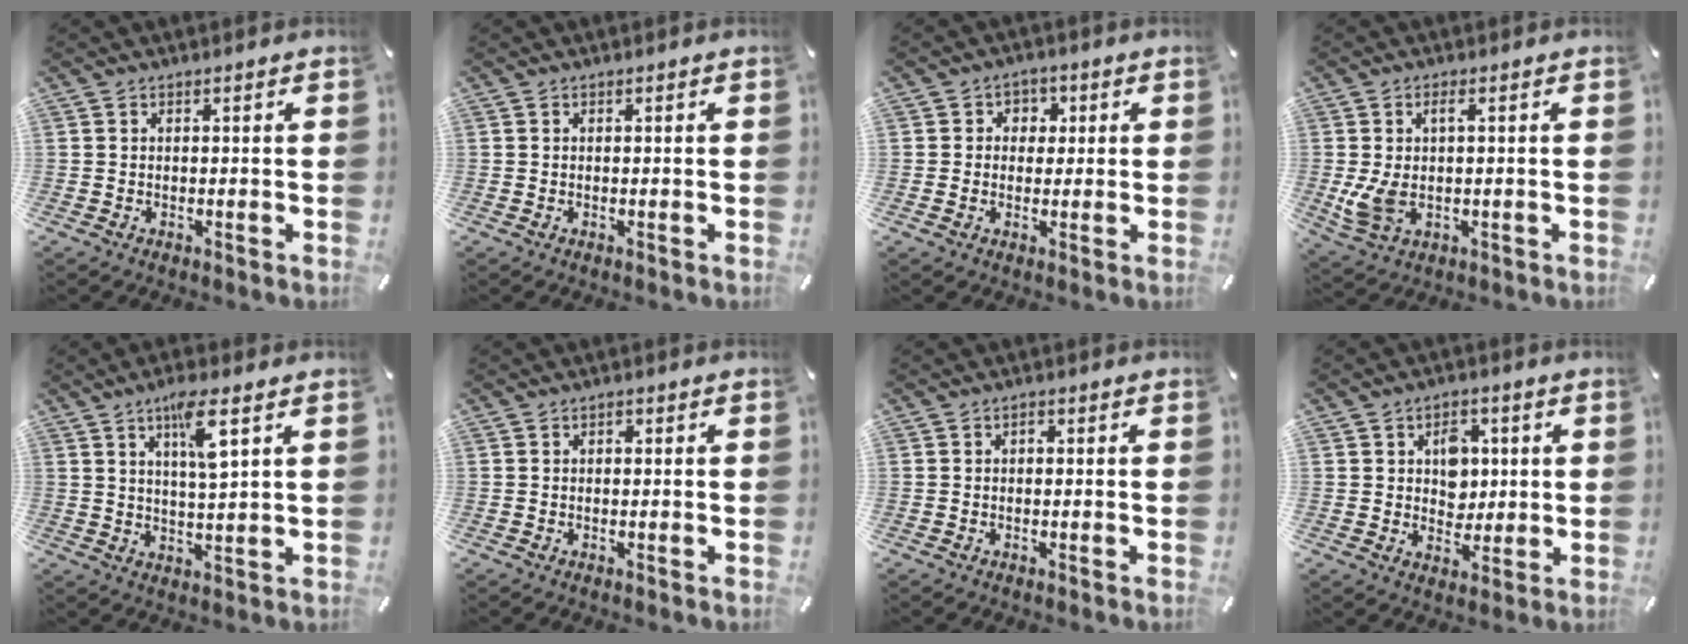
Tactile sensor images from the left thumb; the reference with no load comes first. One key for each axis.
{"total": 0.0}
{"total": 4.0, "fx": -0.2, "fy": 3.8, "fz": 1.5, "tx": -0.010, "ty": 0.007, "tz": -0.011}
{"total": 6.2, "fx": 0.3, "fy": 3.0, "fz": 5.4, "tx": -0.123, "ty": -0.003, "tz": 0.003}
{"total": 7.9, "fx": 3.8, "fy": 1.5, "fz": 6.8, "tx": -0.117, "ty": -0.007, "tz": 0.058}
{"total": 0.6, "fx": -0.1, "fy": 0.5, "fz": 0.2, "tx": -0.002, "ty": 0.004, "tz": -0.005}
{"total": 0.7, "fx": -0.3, "fy": 0.5, "fz": 0.4, "tx": -0.008, "ty": 0.003, "tz": -0.007}
{"total": 7.0, "fx": 1.4, "fy": 6.0, "fz": 3.2, "tx": -0.030, "ty": -0.002, "tz": 0.017}